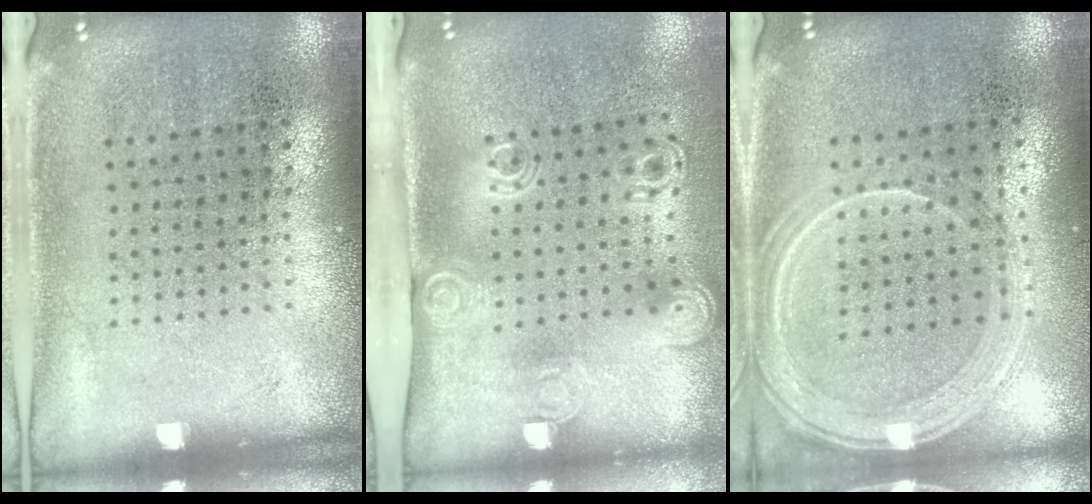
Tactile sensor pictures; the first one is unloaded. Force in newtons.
{"total": 2.1, "press": 1.5, "slide": 1.5}
{"total": 1.3, "press": 1.3, "slide": 0.1}